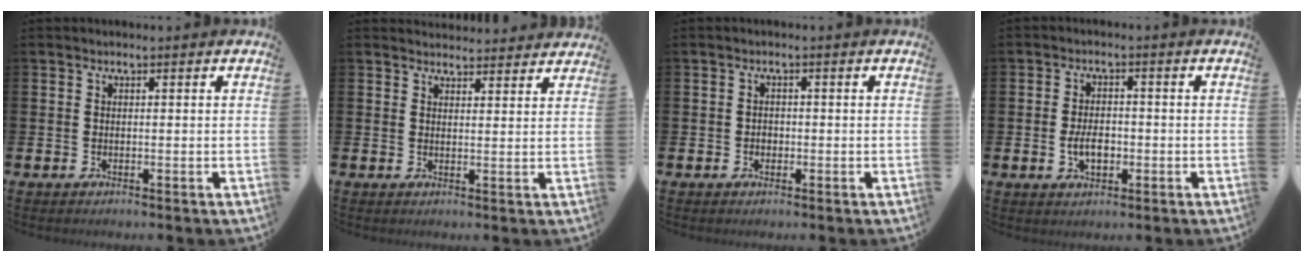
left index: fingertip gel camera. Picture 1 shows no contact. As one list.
[{"total": 3.0, "force": [3.0, 0.6, -0.2], "torque": [0.008, -0.019, 0.053]}, {"total": 1.2, "force": [-0.3, 1.0, 0.4], "torque": [0.000, 0.001, -0.010]}, {"total": 3.6, "force": [-0.7, 2.2, 2.8], "torque": [-0.041, -0.001, -0.015]}]